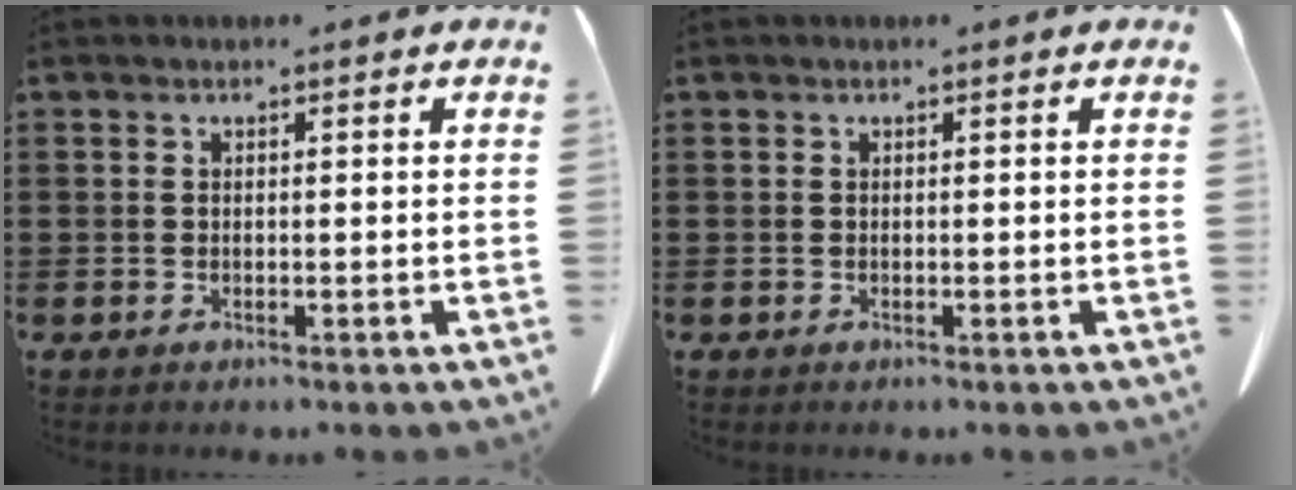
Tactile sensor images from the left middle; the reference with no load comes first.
{"total": 0.0}